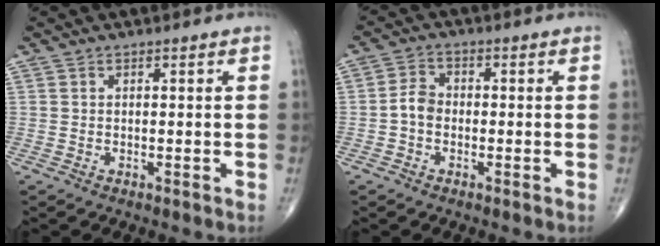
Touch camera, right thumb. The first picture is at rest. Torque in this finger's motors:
{"motor_torque": [0.04, -0.08, 0.63, 0.02, 0.00]}